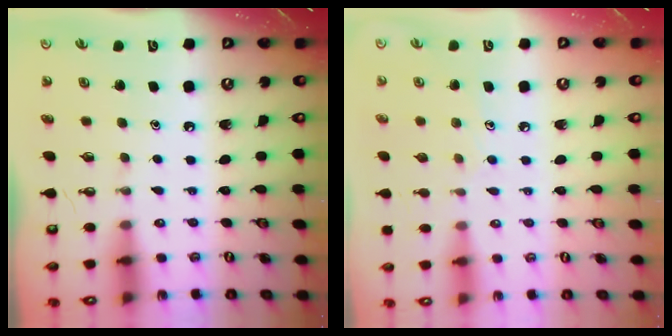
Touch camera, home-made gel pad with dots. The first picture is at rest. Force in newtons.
{"total": 6.8, "press": 6.8, "slide": 0.7}